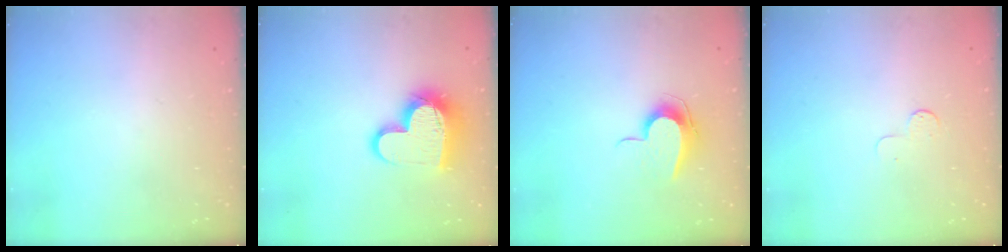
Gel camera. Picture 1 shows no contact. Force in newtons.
{"total": 15.8, "press": 15.8, "slide": 1.2}
{"total": 9.2, "press": 9.2, "slide": 0.8}
{"total": 4.1, "press": 4.0, "slide": 0.4}